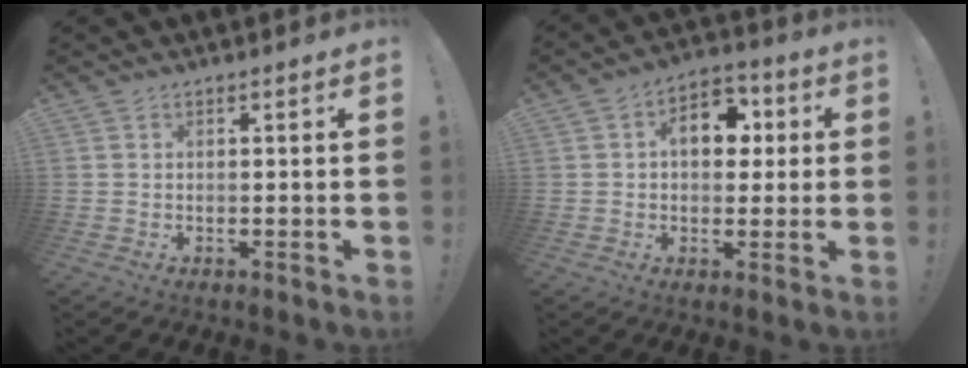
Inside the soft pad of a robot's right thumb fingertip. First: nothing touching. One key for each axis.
{"total": 10.6, "fx": 2.4, "fy": 7.4, "fz": 7.3, "tx": -0.094, "ty": 0.005, "tz": 0.042}